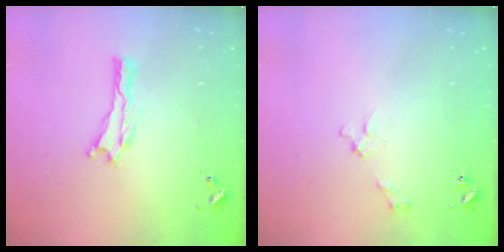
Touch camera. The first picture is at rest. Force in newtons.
{"total": 2.7, "press": 2.6, "slide": 0.3}